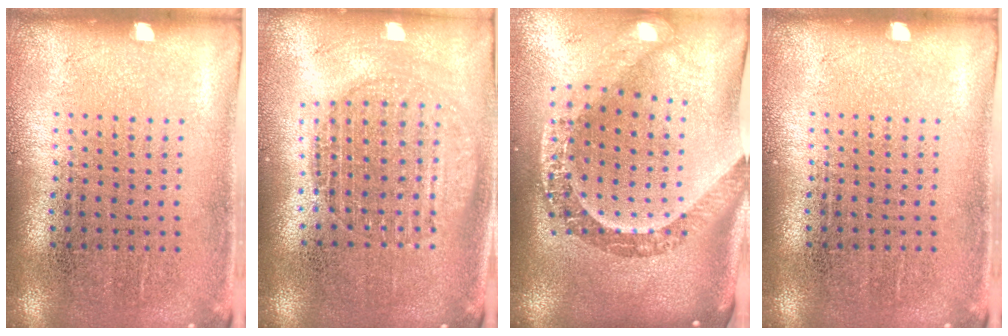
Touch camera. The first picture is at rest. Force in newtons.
{"total": 1.8, "press": 1.5, "slide": 1.0}
{"total": 3.4, "press": 2.5, "slide": 2.4}
{"total": 0.0}